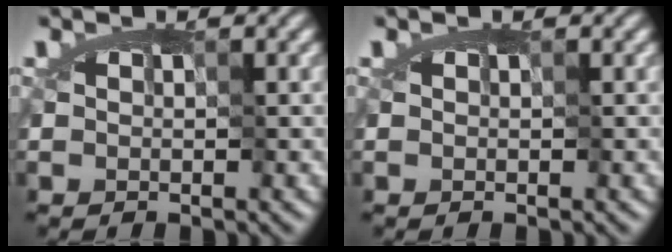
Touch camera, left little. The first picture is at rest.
{"total": 0.0}